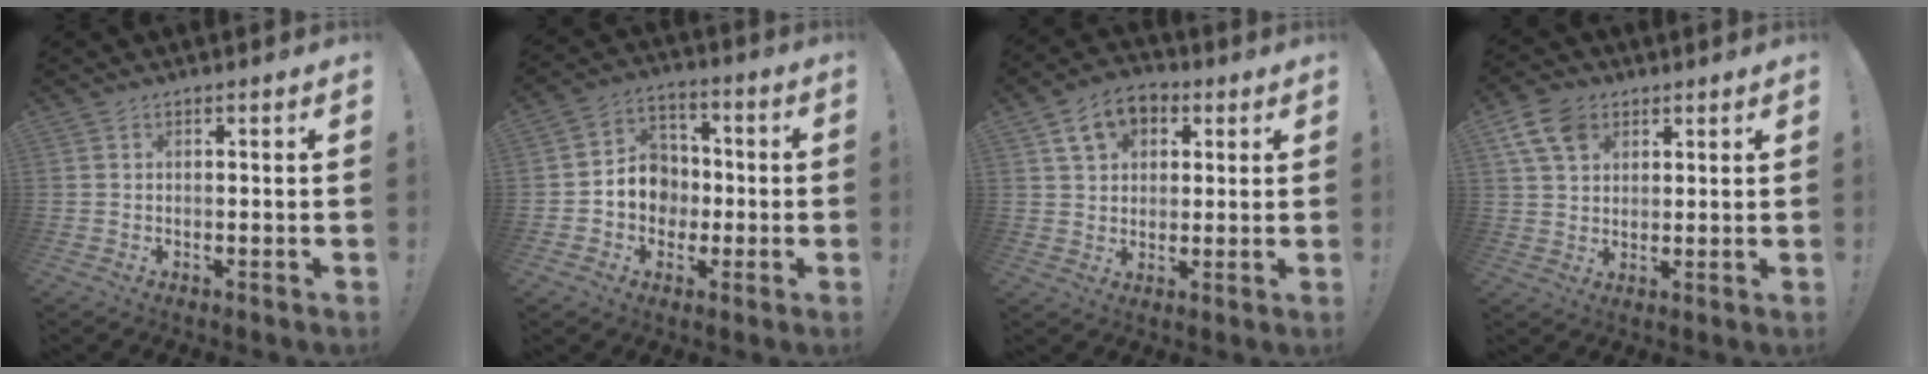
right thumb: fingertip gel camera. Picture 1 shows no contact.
{"total": 10.1, "force": [-1.9, 9.2, 3.8], "torque": [-0.052, 0.013, -0.030]}
{"total": 10.1, "force": [4.6, 7.5, 4.9], "torque": [-0.073, -0.007, 0.088]}
{"total": 9.7, "force": [4.8, 6.7, 5.0], "torque": [-0.090, -0.008, 0.094]}